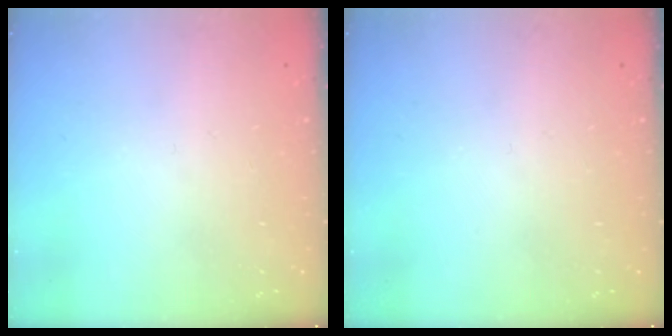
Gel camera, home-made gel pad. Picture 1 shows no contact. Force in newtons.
{"total": 0.0}